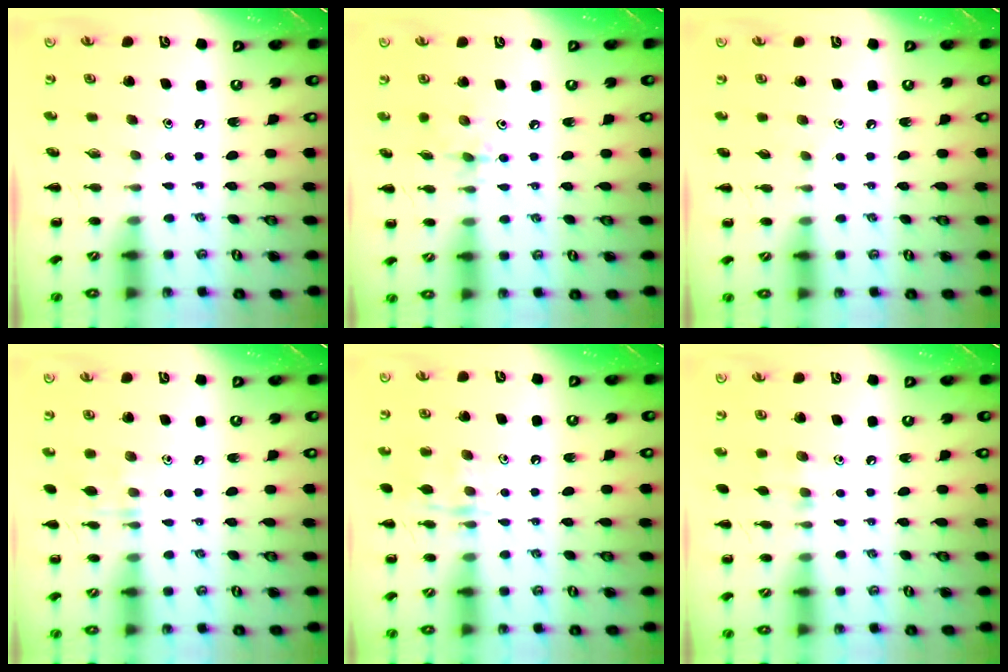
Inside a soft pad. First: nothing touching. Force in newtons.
{"total": 2.7, "press": 2.7, "slide": 0.5}
{"total": 2.9, "press": 2.7, "slide": 1.1}
{"total": 7.6, "press": 7.3, "slide": 2.2}
{"total": 9.6, "press": 9.6, "slide": 0.7}
{"total": 6.2, "press": 6.0, "slide": 1.6}